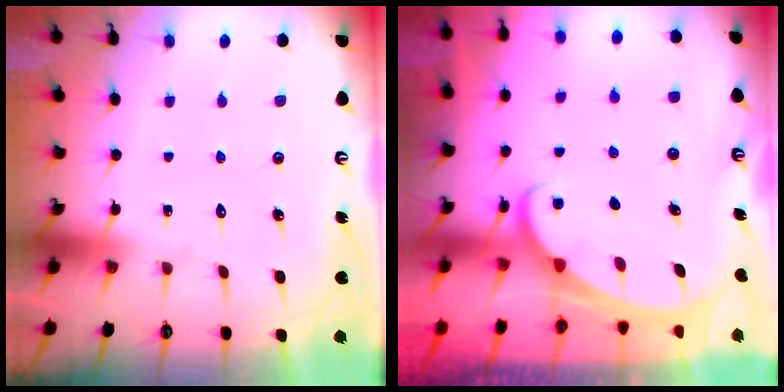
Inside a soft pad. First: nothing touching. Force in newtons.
{"total": 2.5, "press": 2.4, "slide": 0.4}